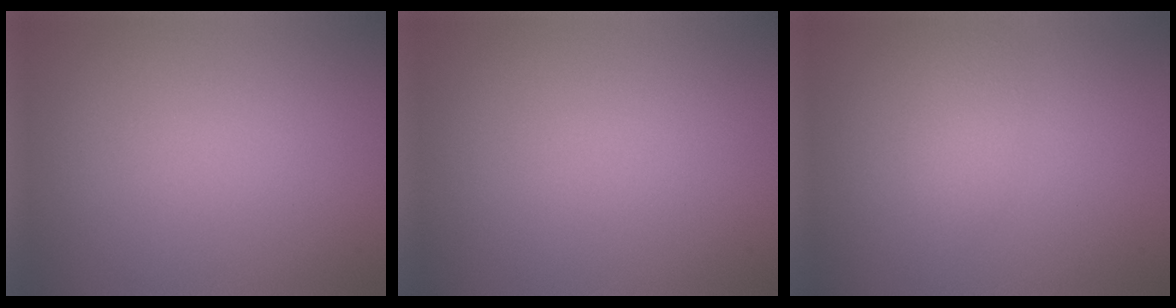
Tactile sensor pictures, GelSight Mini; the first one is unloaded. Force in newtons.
{"total": 0.0}
{"total": 1.6, "press": 1.6, "slide": 0.1}